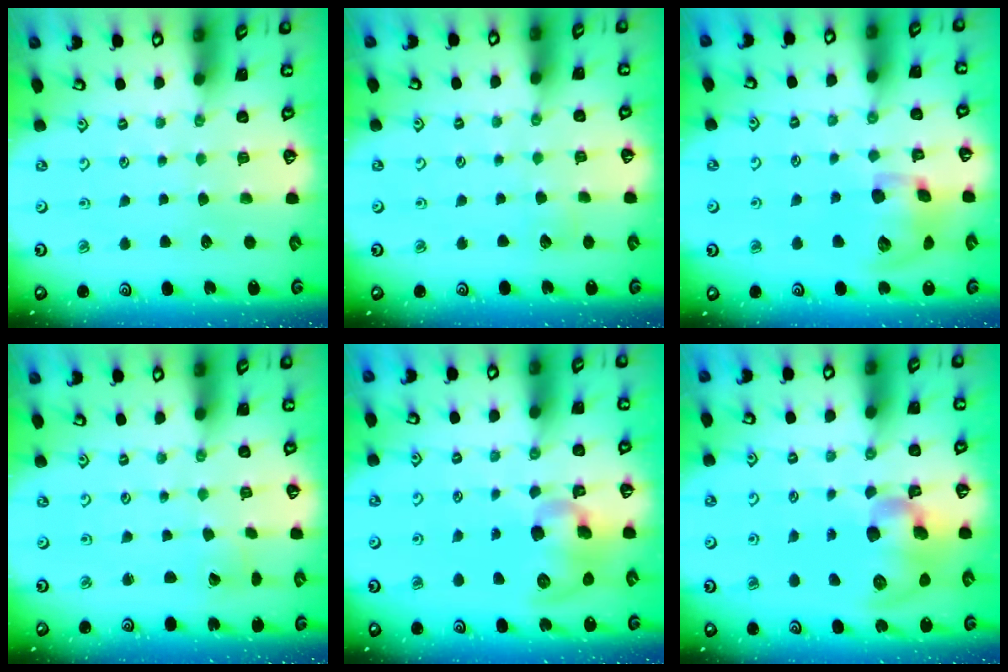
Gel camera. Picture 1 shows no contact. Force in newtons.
{"total": 3.4, "press": 3.4, "slide": 0.4}
{"total": 14.4, "press": 14.2, "slide": 2.1}
{"total": 2.4, "press": 2.4, "slide": 0.1}
{"total": 11.2, "press": 11.0, "slide": 1.9}
{"total": 14.7, "press": 14.5, "slide": 2.2}